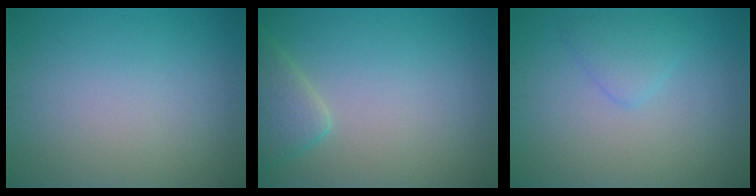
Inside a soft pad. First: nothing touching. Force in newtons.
{"total": 2.9, "press": 2.9, "slide": 0.2}
{"total": 2.0, "press": 2.0, "slide": 0.0}